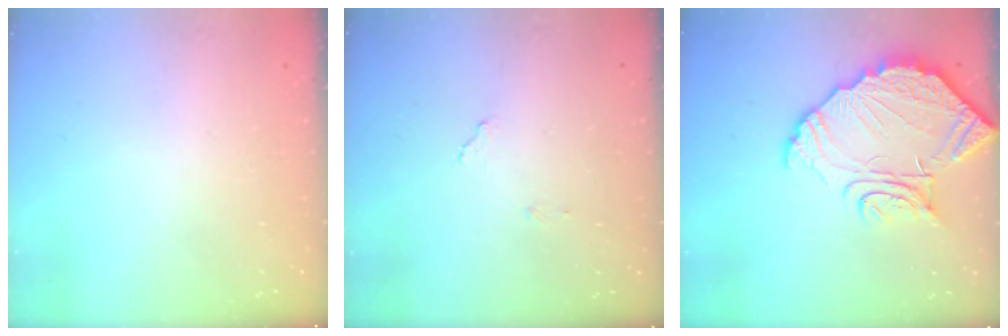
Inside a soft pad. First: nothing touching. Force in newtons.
{"total": 7.3, "press": 7.2, "slide": 0.3}
{"total": 14.6, "press": 14.6, "slide": 1.2}